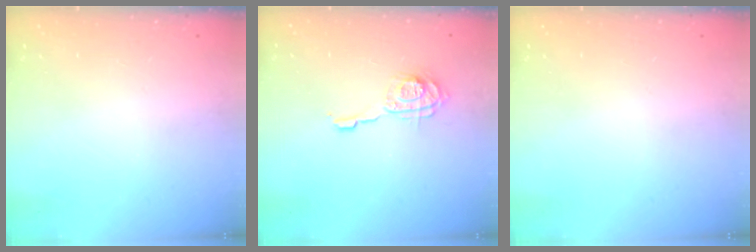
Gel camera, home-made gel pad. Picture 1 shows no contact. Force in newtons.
{"total": 9.2, "press": 9.1, "slide": 0.5}
{"total": 0.0}